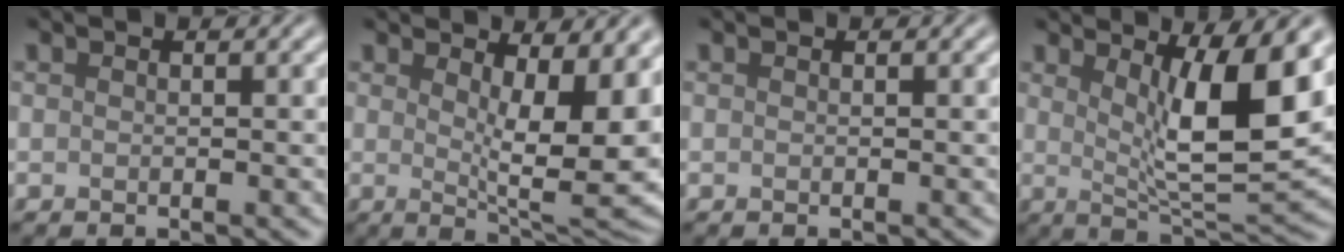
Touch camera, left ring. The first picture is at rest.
{"total": 10.2, "force": [2.4, 3.2, 9.3], "torque": [-0.116, -0.016, 0.040]}
{"total": 0.0}
{"total": 8.8, "force": [2.6, 2.0, 8.2], "torque": [-0.124, -0.016, 0.048]}